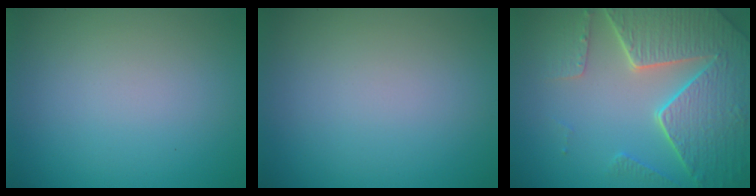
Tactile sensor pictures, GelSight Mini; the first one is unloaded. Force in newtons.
{"total": 0.0}
{"total": 8.3, "press": 6.1, "slide": 5.6}